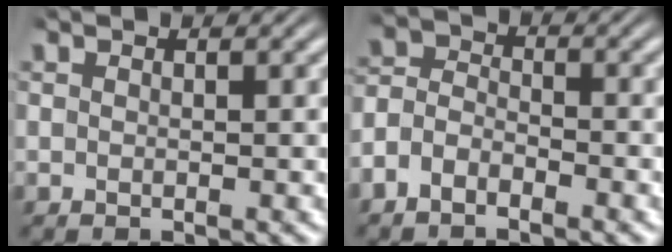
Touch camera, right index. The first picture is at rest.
{"total": 4.1, "force": [-2.3, 3.1, 1.5], "torque": [-0.034, -0.014, -0.044]}